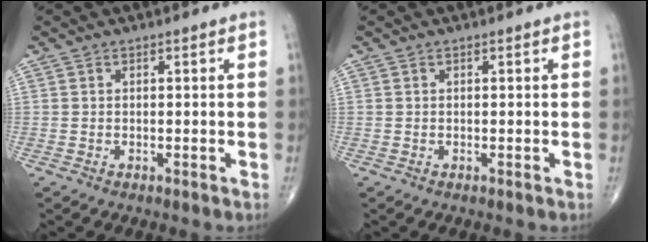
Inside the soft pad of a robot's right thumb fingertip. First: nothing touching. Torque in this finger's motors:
{"motor_torque": [-0.01, 0.01, -0.03, 0.03, 0.00]}